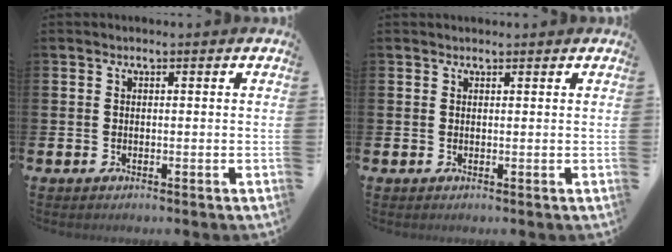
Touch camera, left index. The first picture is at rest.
{"total": 0.6, "force": [0.6, 0.2, 0.0], "torque": [0.009, -0.002, 0.009]}